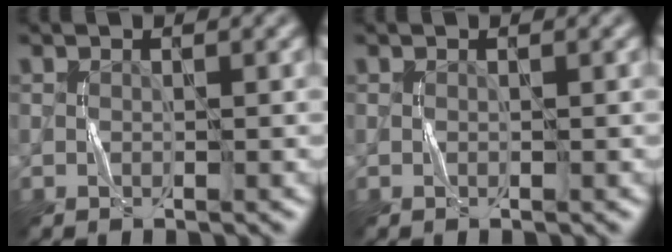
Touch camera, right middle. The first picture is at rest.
{"total": 0.0}